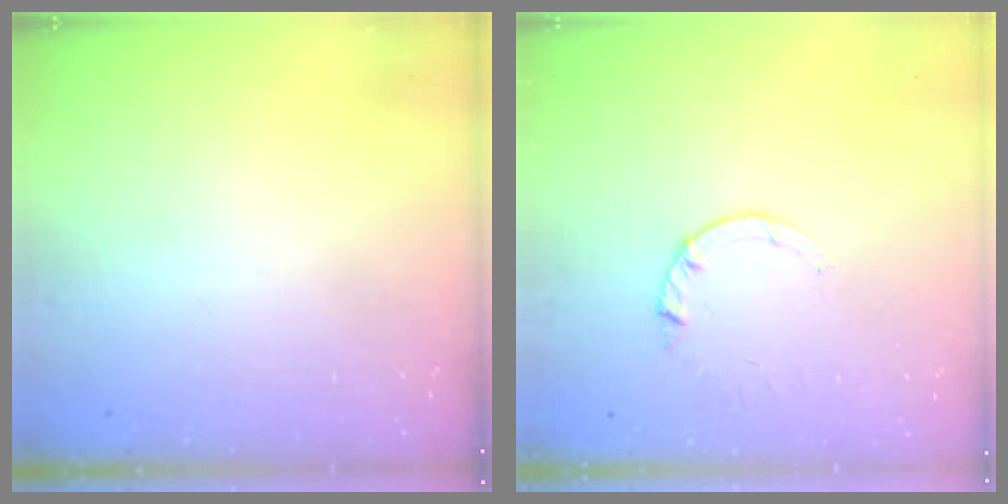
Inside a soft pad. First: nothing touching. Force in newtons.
{"total": 1.0, "press": 0.9, "slide": 0.3}